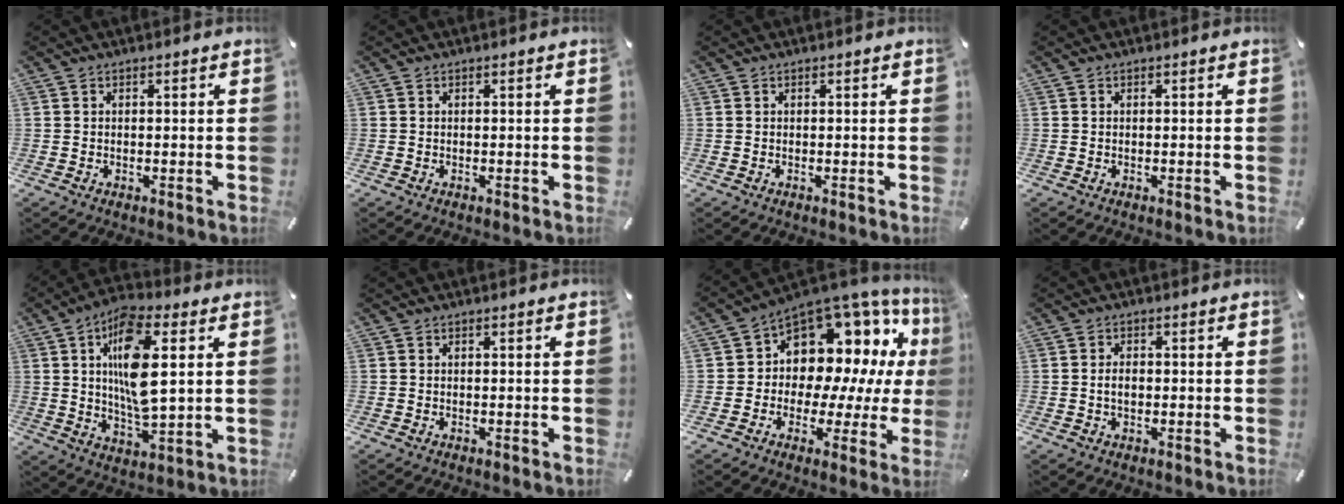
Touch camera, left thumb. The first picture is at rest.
{"total": 0.0}
{"total": 0.0}
{"total": 0.0}
{"total": 14.9, "force": [3.6, 5.9, 13.2], "torque": [-0.251, -0.005, 0.056]}
{"total": 0.0}
{"total": 12.0, "force": [5.4, 9.2, 5.5], "torque": [-0.081, -0.071, 0.099]}
{"total": 2.5, "force": [-0.2, 1.5, 2.0], "torque": [-0.047, 0.000, -0.006]}